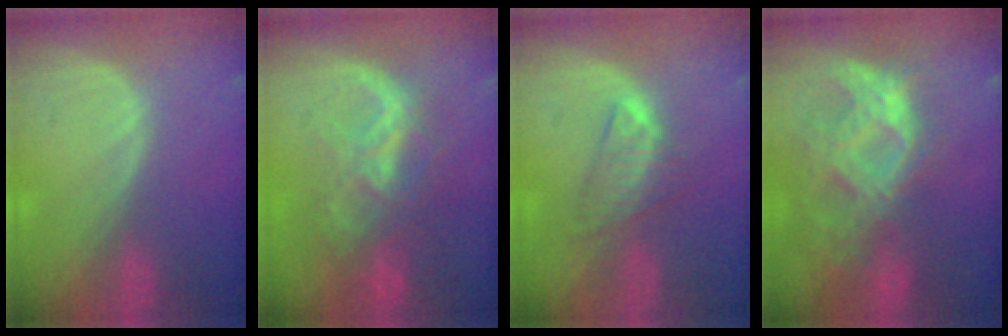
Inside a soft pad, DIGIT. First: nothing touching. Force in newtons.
{"total": 8.9, "press": 7.6, "slide": 4.6}
{"total": 4.4, "press": 4.3, "slide": 0.8}
{"total": 10.9, "press": 9.3, "slide": 5.7}